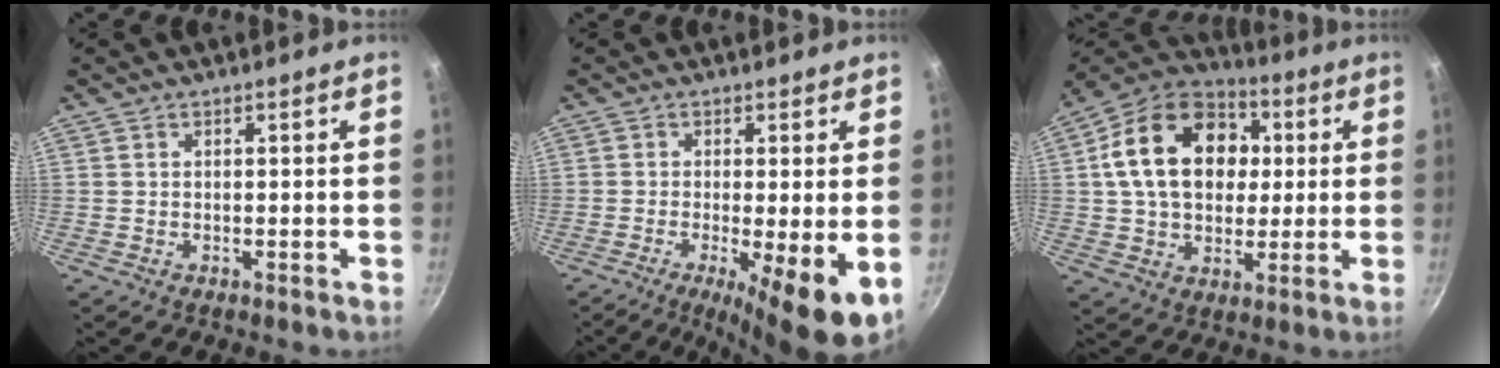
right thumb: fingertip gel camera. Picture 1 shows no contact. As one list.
[{"total": 9.7, "force": [-2.6, 1.7, 9.2], "torque": [-0.148, -0.011, -0.036]}, {"total": 20.6, "force": [3.8, 15.1, 13.5], "torque": [-0.200, 0.021, 0.053]}]